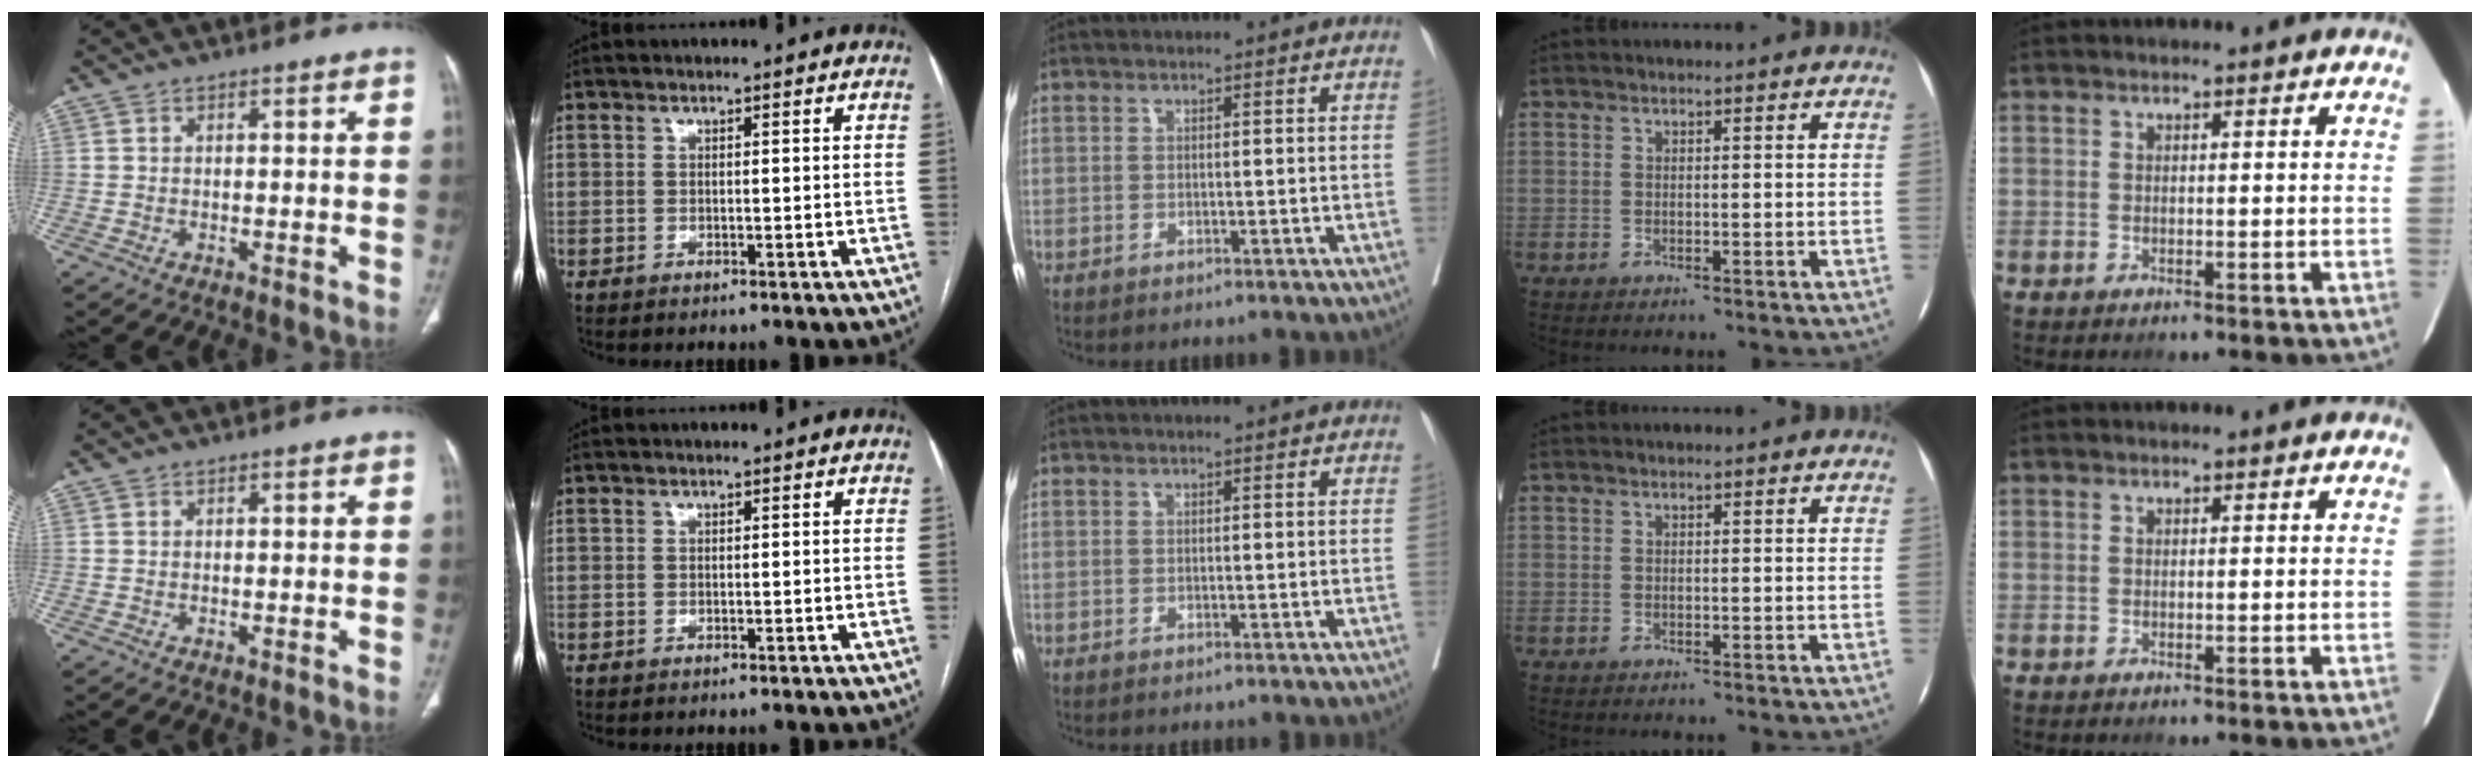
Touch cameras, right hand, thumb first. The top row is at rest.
{}